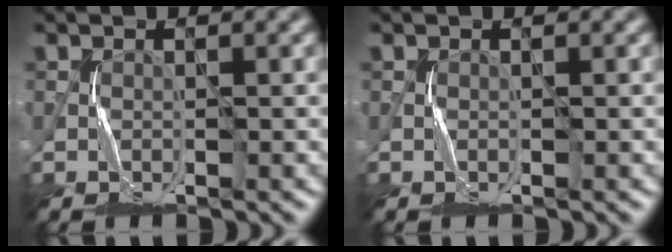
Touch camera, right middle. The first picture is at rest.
{"total": 0.0}